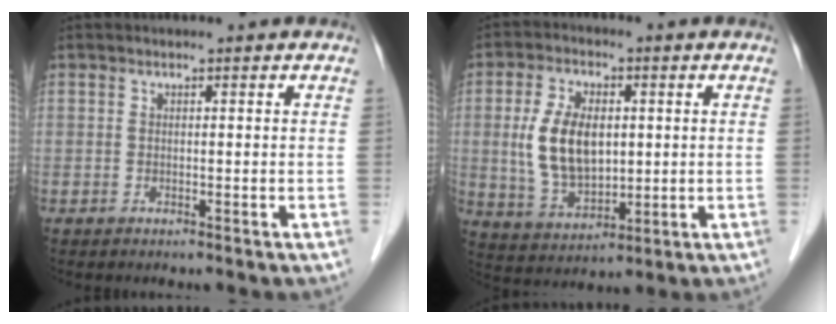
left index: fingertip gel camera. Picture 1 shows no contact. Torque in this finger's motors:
{"motor_torque": [1.77, -0.37, 0.73, 0.19]}